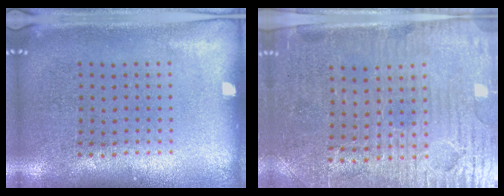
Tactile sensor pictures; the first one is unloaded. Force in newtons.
{"total": 3.8, "press": 3.6, "slide": 1.4}